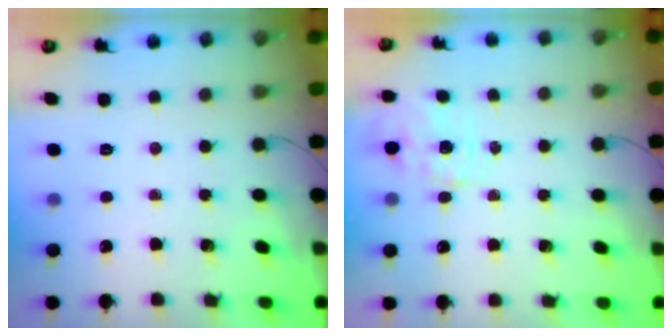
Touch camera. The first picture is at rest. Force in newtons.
{"total": 1.2, "press": 1.1, "slide": 0.5}